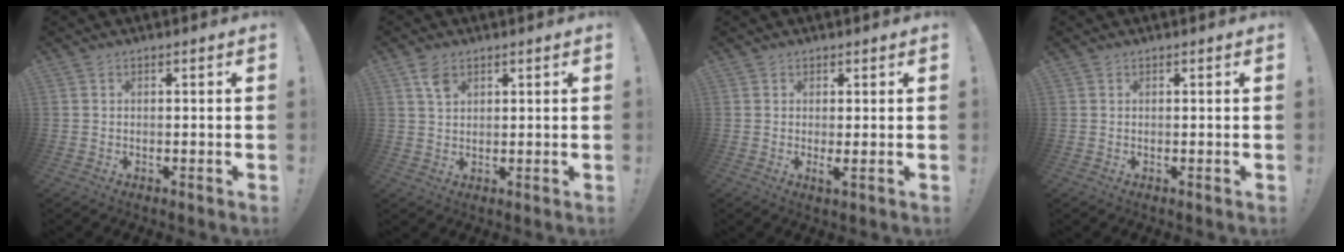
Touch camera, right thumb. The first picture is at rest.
{"total": 4.5, "force": [2.5, 2.8, 2.5], "torque": [-0.031, -0.010, 0.045]}
{"total": 2.0, "force": [0.6, 0.1, 1.9], "torque": [-0.020, -0.012, 0.008]}
{"total": 0.0}